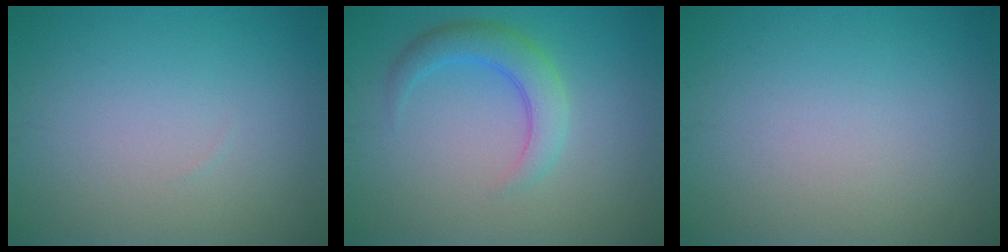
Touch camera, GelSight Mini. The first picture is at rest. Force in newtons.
{"total": 3.4, "press": 3.4, "slide": 0.0}
{"total": 0.0}